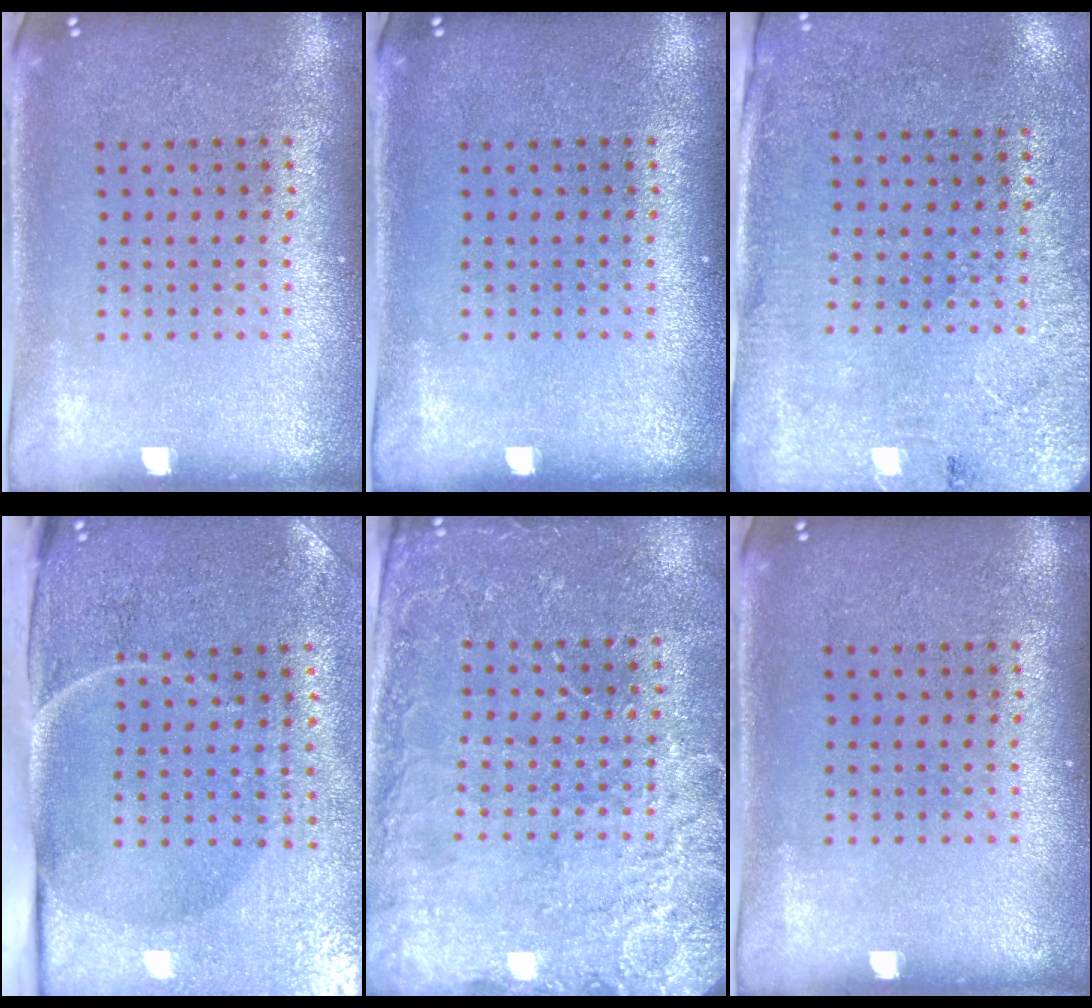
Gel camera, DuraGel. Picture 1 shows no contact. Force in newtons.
{"total": 0.0}
{"total": 2.6, "press": 2.2, "slide": 1.4}
{"total": 5.0, "press": 4.0, "slide": 3.0}
{"total": 2.8, "press": 2.8, "slide": 0.2}
{"total": 0.0}